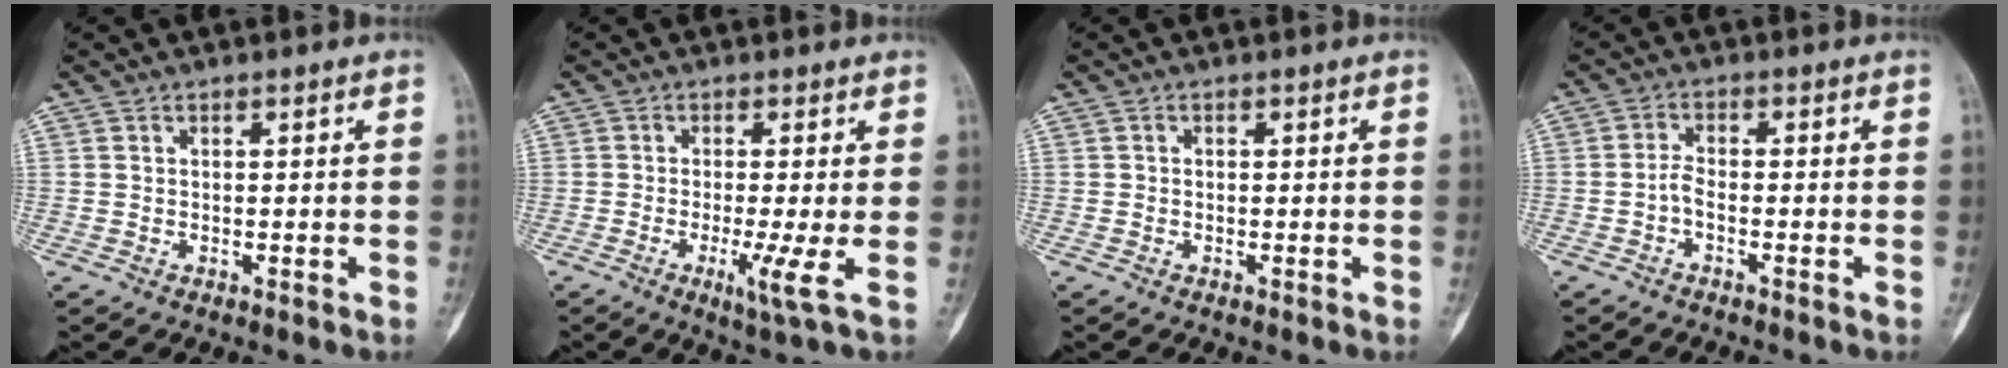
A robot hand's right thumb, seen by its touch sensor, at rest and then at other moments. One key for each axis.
{"total": 4.4, "fx": -1.1, "fy": -0.4, "fz": 4.3, "tx": -0.091, "ty": -0.016, "tz": -0.021}
{"total": 0.0}
{"total": 2.0, "fx": -1.0, "fy": 0.5, "fz": 1.6, "tx": -0.036, "ty": 0.004, "tz": -0.031}